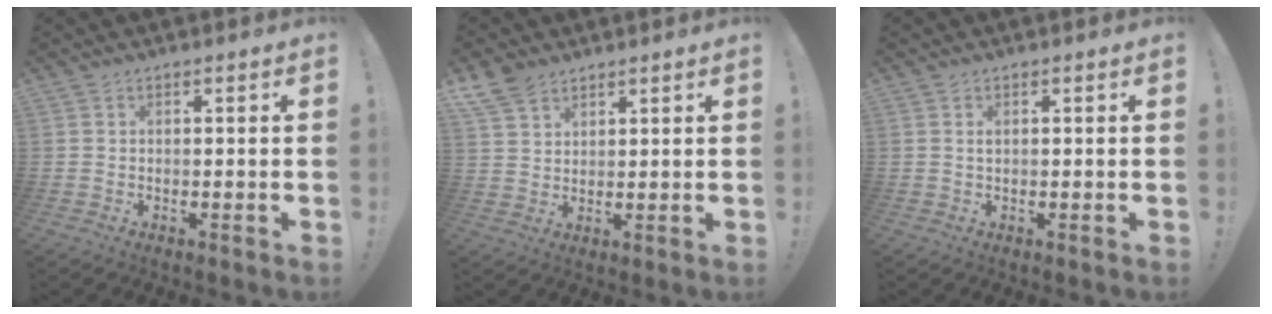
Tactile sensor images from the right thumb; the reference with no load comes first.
{"total": 6.8, "force": [5.1, 3.9, 2.3], "torque": [-0.049, -0.024, 0.101]}
{"total": 0.7, "force": [0.3, 0.3, 0.6], "torque": [-0.014, 0.002, 0.006]}